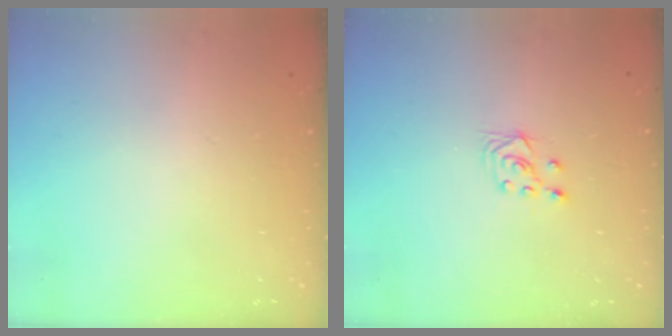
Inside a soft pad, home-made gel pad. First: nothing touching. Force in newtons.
{"total": 2.6, "press": 2.5, "slide": 1.0}